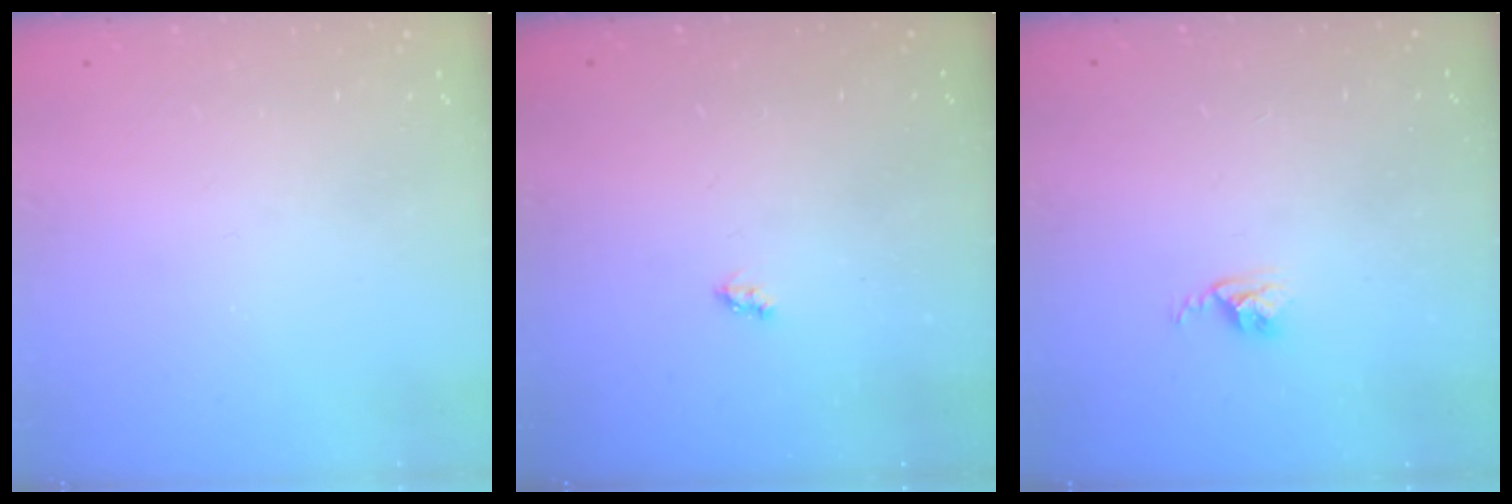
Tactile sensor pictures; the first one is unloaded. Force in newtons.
{"total": 2.7, "press": 2.7, "slide": 0.4}
{"total": 3.4, "press": 3.4, "slide": 0.4}